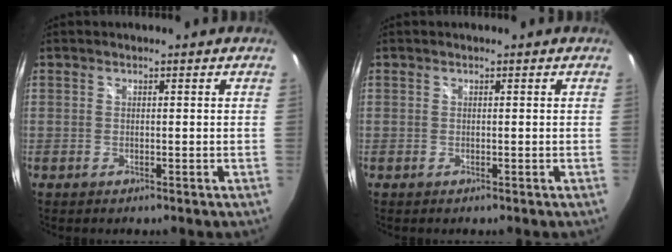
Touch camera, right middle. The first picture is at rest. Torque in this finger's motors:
{"motor_torque": [0.00, 0.00, 0.00, 0.00]}